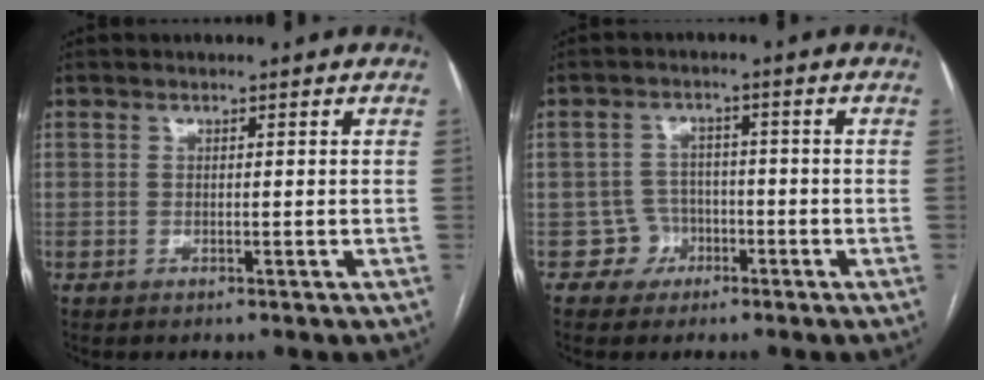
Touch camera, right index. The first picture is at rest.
{"total": 3.7, "force": [-1.7, 3.3, -0.3], "torque": [0.016, 0.017, -0.029]}